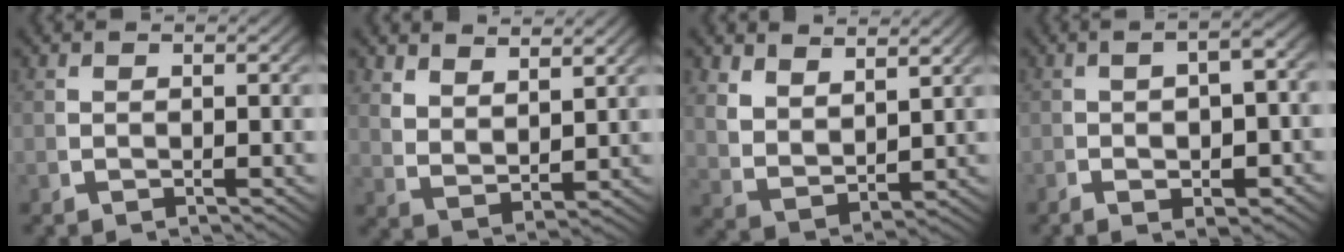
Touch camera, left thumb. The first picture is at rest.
{"total": 3.7, "force": [2.6, 1.8, 2.0], "torque": [-0.042, -0.018, 0.066]}
{"total": 4.9, "force": [1.8, 3.4, 3.0], "torque": [-0.077, -0.030, 0.056]}
{"total": 4.9, "force": [-0.6, 2.3, 4.3], "torque": [-0.059, 0.008, -0.012]}